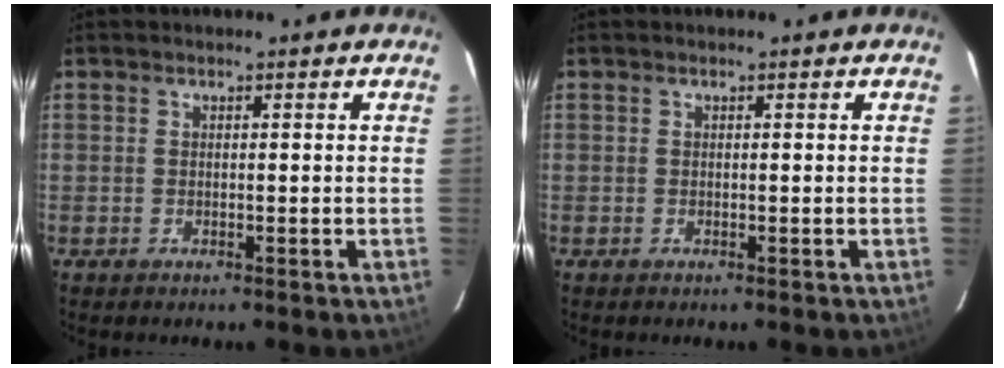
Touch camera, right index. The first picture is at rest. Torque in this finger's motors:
{"motor_torque": [0.00, 0.00, 0.00, 0.00]}